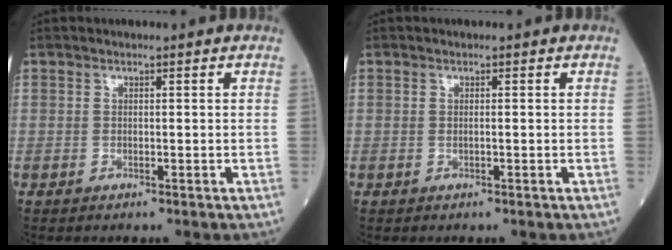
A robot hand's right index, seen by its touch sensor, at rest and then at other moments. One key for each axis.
{"total": 0.0}